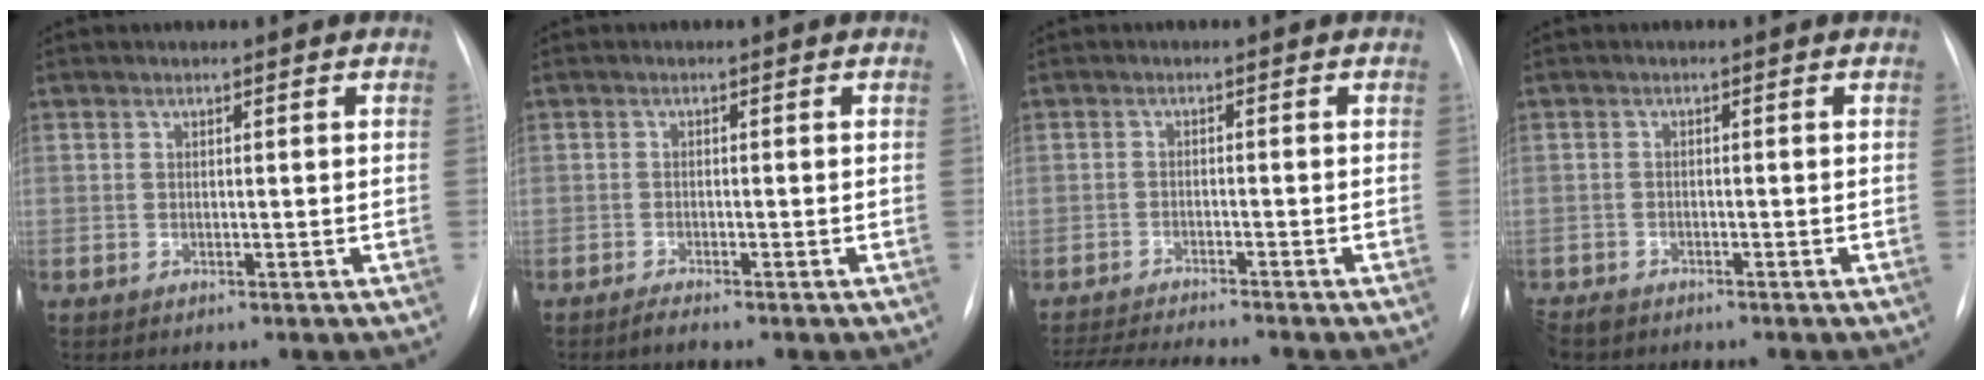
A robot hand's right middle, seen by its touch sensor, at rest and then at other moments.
{"total": 1.0, "force": [-0.8, -0.1, 0.5], "torque": [-0.012, -0.002, -0.016]}
{"total": 8.7, "force": [-8.0, -0.6, 3.3], "torque": [-0.052, -0.014, -0.132]}
{"total": 3.2, "force": [-2.7, 1.5, 0.6], "torque": [-0.009, -0.004, -0.046]}